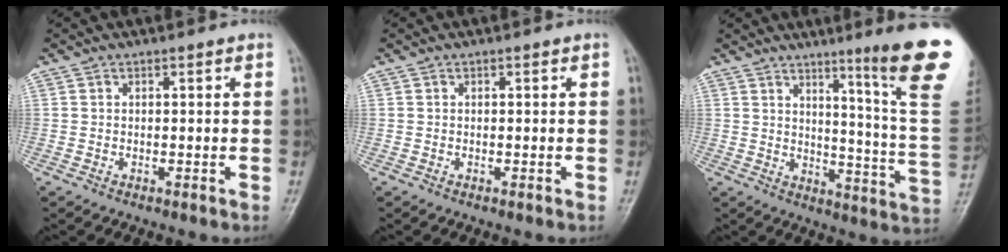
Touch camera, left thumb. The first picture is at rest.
{"total": 0.0}
{"total": 18.8, "force": [10.7, -0.1, 15.5], "torque": [-0.179, -0.087, 0.142]}